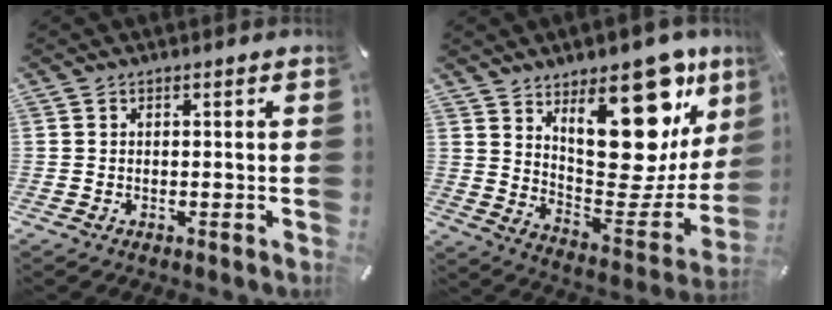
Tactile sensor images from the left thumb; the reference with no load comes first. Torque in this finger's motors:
{"motor_torque": [3.31, 1.69, 1.41, -1.36, 0.32]}